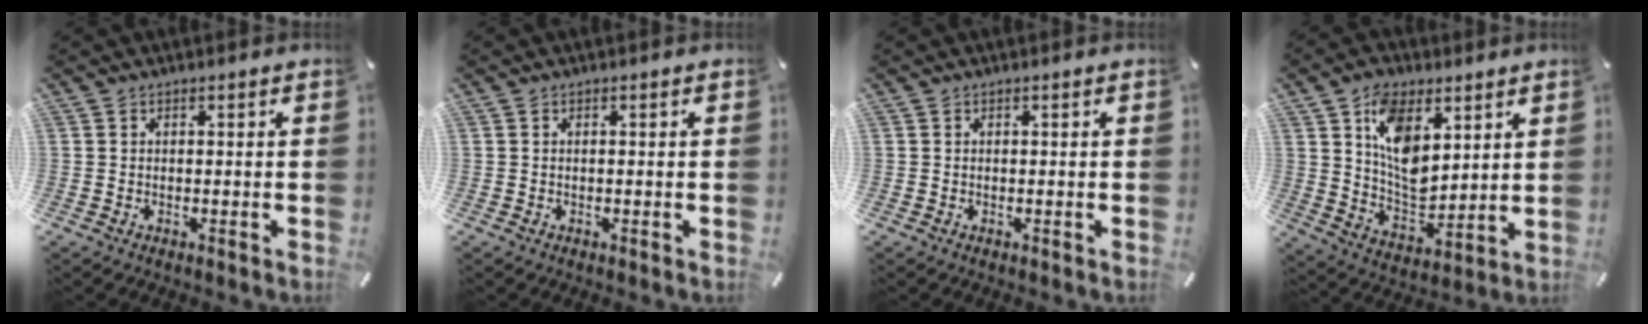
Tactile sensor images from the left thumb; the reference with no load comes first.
{"total": 0.0}
{"total": 0.0}
{"total": 12.9, "force": [5.8, 8.5, 7.8], "torque": [-0.129, -0.016, 0.110]}